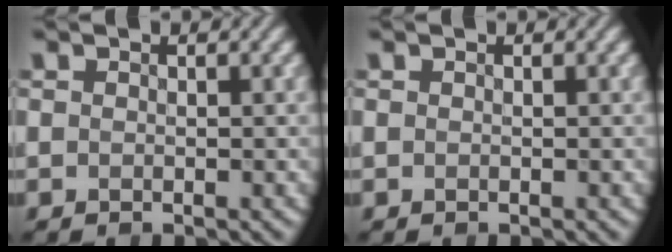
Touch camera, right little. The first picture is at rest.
{"total": 0.0}